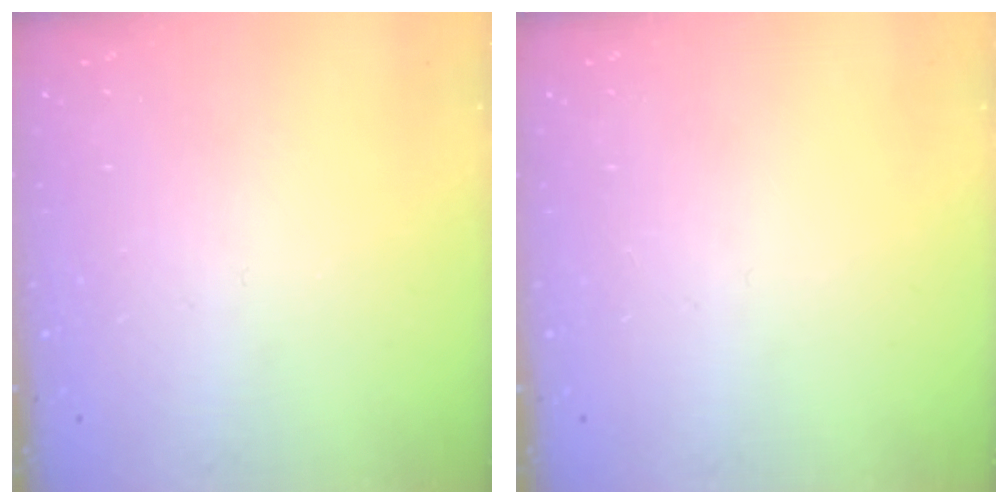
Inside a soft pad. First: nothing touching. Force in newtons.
{"total": 0.0}